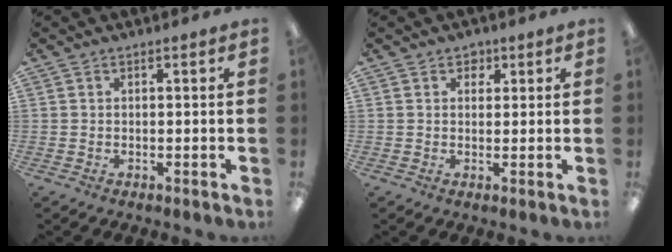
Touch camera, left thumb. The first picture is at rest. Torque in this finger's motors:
{"motor_torque": [-0.04, 0.00, -0.04, -0.03, 0.00]}